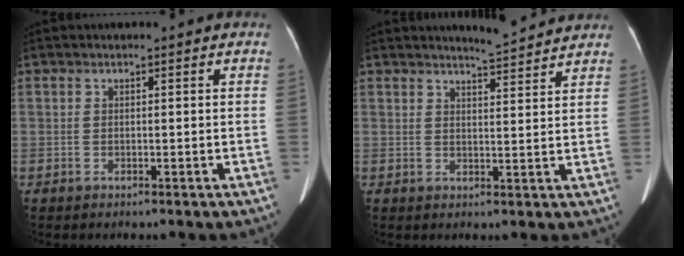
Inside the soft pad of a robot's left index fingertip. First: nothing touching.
{"total": 4.8, "force": [4.8, -0.3, 0.7], "torque": [-0.024, -0.003, 0.064]}